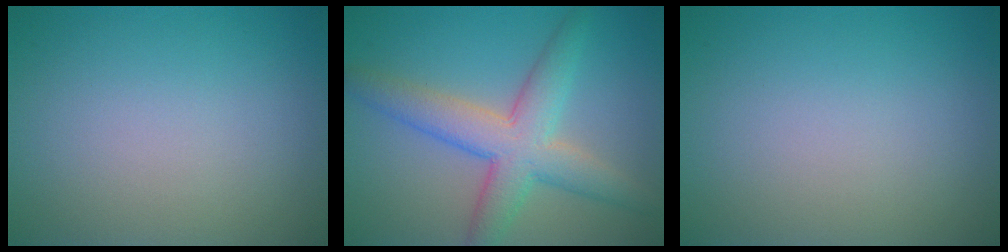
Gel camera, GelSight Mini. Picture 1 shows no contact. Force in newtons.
{"total": 6.0, "press": 6.0, "slide": 0.1}
{"total": 0.0}